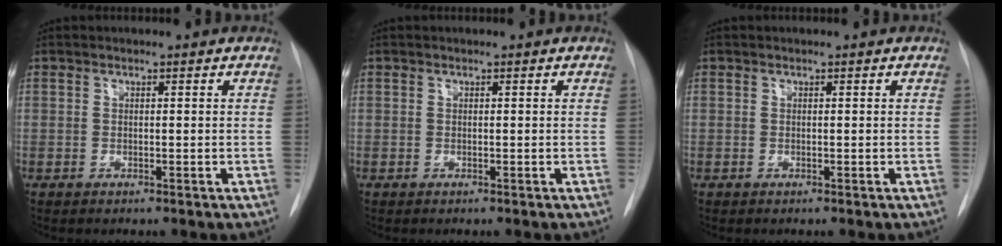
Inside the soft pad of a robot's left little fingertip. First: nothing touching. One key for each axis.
{"total": 0.0}
{"total": 0.0}